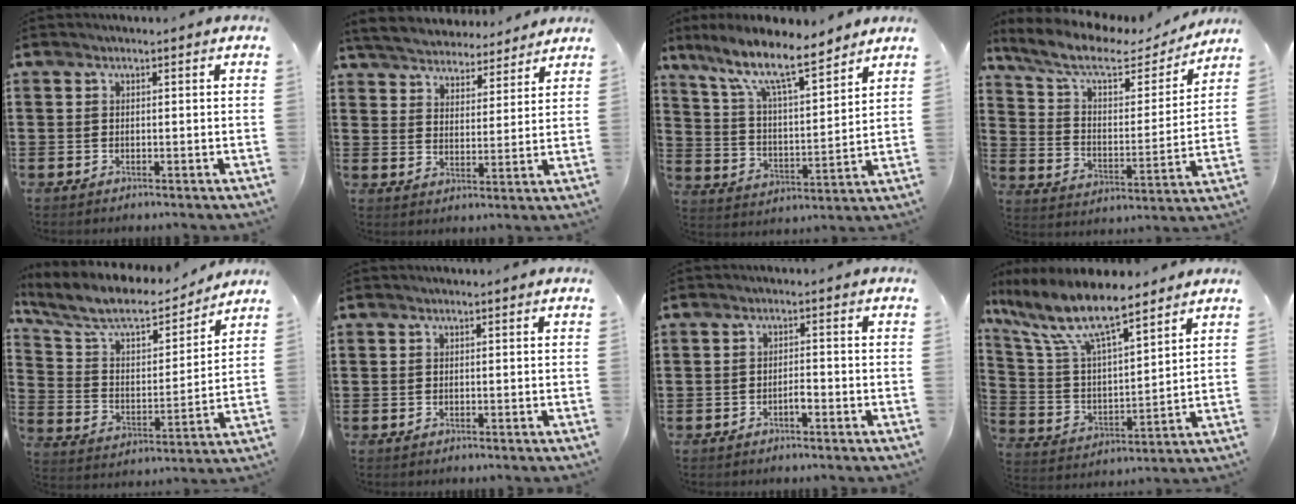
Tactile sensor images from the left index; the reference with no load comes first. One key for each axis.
{"total": 5.0, "fx": 5.0, "fy": 0.5, "fz": 0.2, "tx": -0.032, "ty": -0.031, "tz": 0.086}
{"total": 10.7, "fx": 8.4, "fy": 2.1, "fz": 6.3, "tx": -0.150, "ty": -0.036, "tz": 0.144}
{"total": 8.9, "fx": 6.9, "fy": 2.7, "fz": 5.0, "tx": -0.124, "ty": -0.032, "tz": 0.116}
{"total": 9.1, "fx": 8.0, "fy": 1.9, "fz": 3.9, "tx": -0.110, "ty": -0.048, "tz": 0.136}
{"total": 0.0}
{"total": 1.9, "fx": -1.0, "fy": 0.5, "fz": 1.5, "tx": -0.030, "ty": 0.002, "tz": -0.018}
{"total": 10.6, "fx": 8.2, "fy": 2.2, "fz": 6.3, "tx": -0.162, "ty": -0.043, "tz": 0.137}